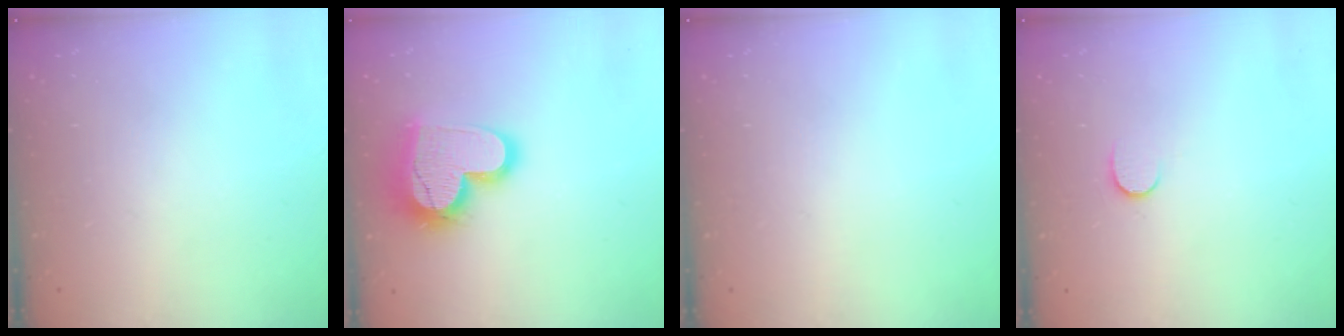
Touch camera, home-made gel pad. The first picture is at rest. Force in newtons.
{"total": 18.6, "press": 18.5, "slide": 1.5}
{"total": 0.0}
{"total": 6.3, "press": 6.3, "slide": 0.5}